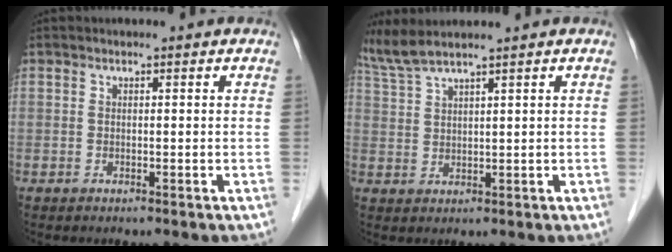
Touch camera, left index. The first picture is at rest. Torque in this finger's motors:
{"motor_torque": [0.55, -0.65, 0.19, 0.01]}